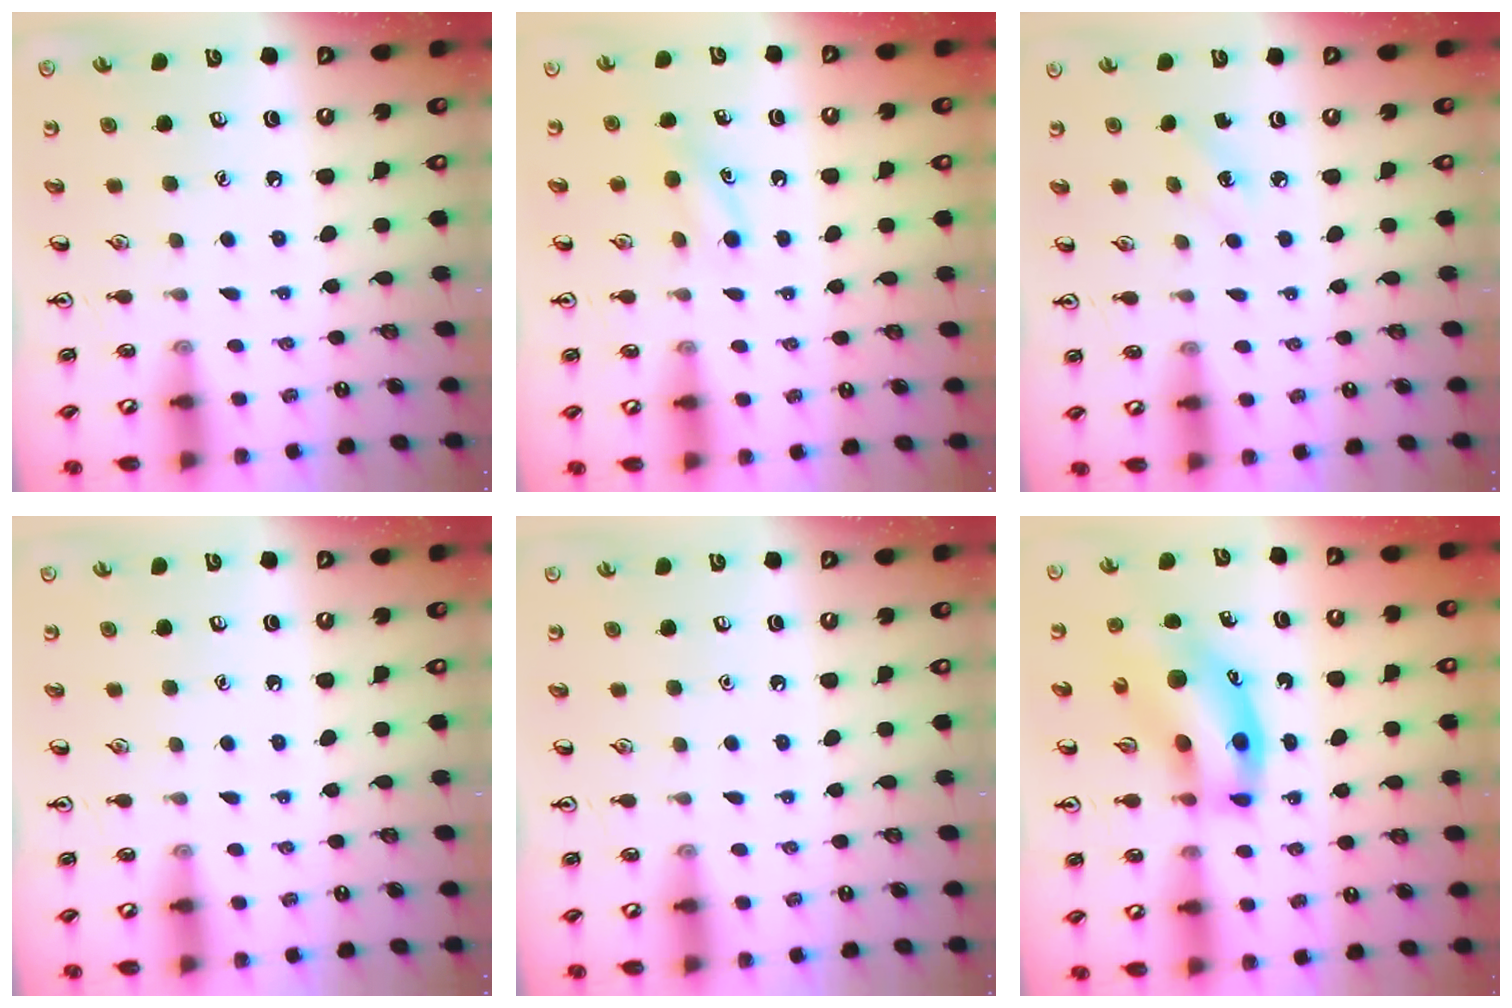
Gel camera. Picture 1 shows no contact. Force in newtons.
{"total": 6.0, "press": 5.7, "slide": 1.8}
{"total": 2.8, "press": 2.6, "slide": 1.0}
{"total": 0.0}
{"total": 0.0}
{"total": 14.8, "press": 14.3, "slide": 3.9}